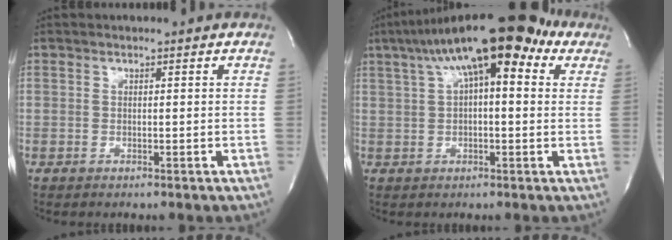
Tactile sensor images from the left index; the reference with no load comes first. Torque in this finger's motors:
{"motor_torque": [0.36, -0.22, 1.05, 0.21]}